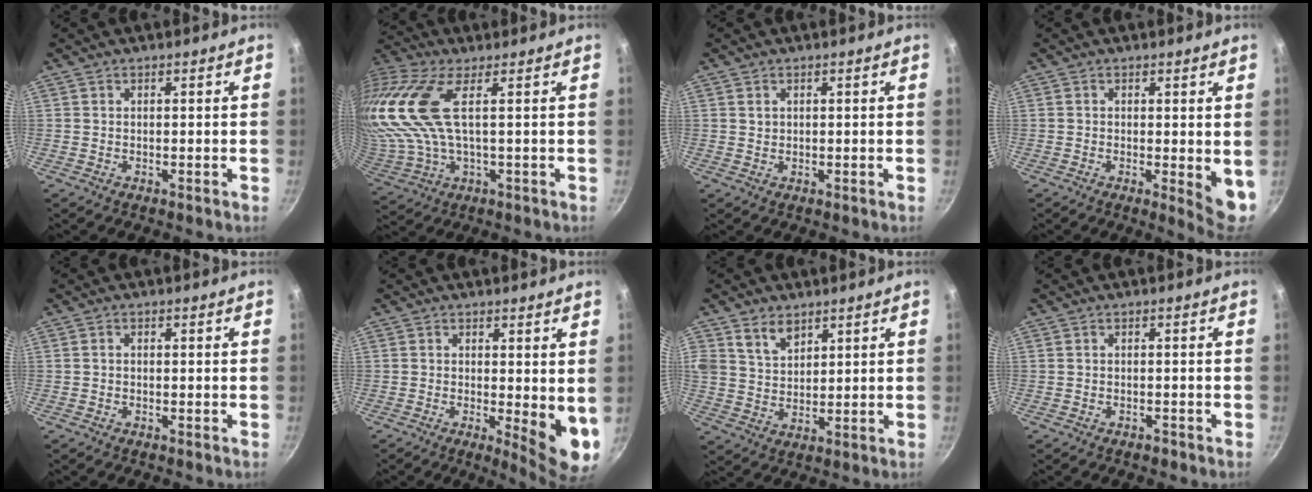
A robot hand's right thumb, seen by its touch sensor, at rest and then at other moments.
{"total": 16.7, "force": [3.6, 6.8, 14.8], "torque": [-0.327, 0.004, 0.074]}
{"total": 1.1, "force": [0.4, 0.9, 0.4], "torque": [-0.006, 0.002, 0.008]}
{"total": 5.6, "force": [0.0, 2.0, 5.3], "torque": [-0.064, -0.012, 0.000]}
{"total": 0.7, "force": [-0.3, 0.5, 0.4], "torque": [-0.008, 0.006, -0.005]}
{"total": 7.9, "force": [-0.3, 2.5, 7.5], "torque": [-0.093, -0.018, 0.000]}
{"total": 6.2, "force": [3.7, 4.0, 3.0], "torque": [-0.040, -0.020, 0.074]}
{"total": 1.1, "force": [-0.8, 0.5, 0.4], "torque": [-0.008, 0.012, -0.010]}